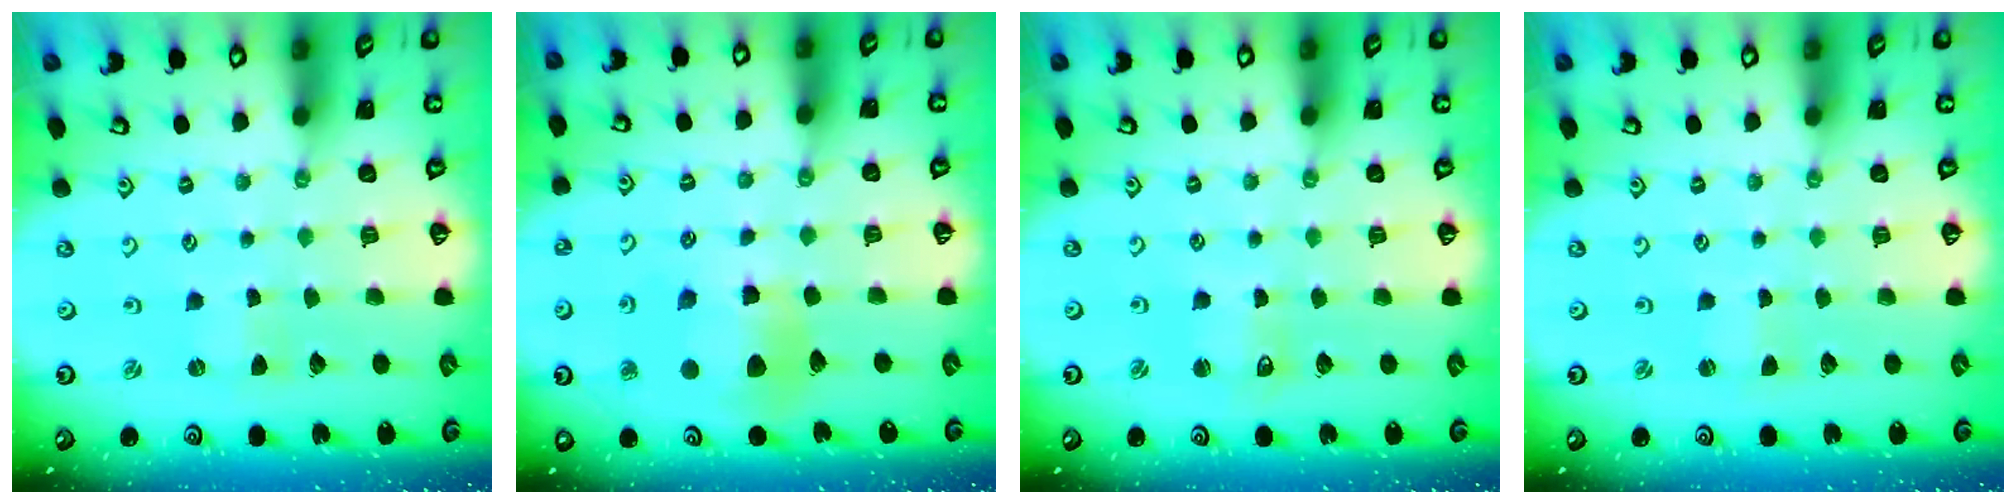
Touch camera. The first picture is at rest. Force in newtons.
{"total": 11.4, "press": 11.3, "slide": 1.6}
{"total": 2.6, "press": 2.6, "slide": 0.2}
{"total": 0.0}